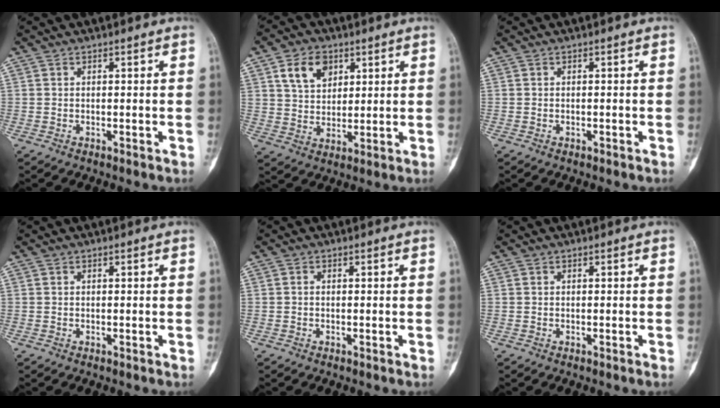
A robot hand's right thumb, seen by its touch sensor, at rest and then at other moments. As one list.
[{"total": 8.5, "force": [4.0, 6.0, 4.6], "torque": [-0.058, -0.015, 0.074]}, {"total": 0.0}, {"total": 0.0}, {"total": 0.0}, {"total": 0.0}]